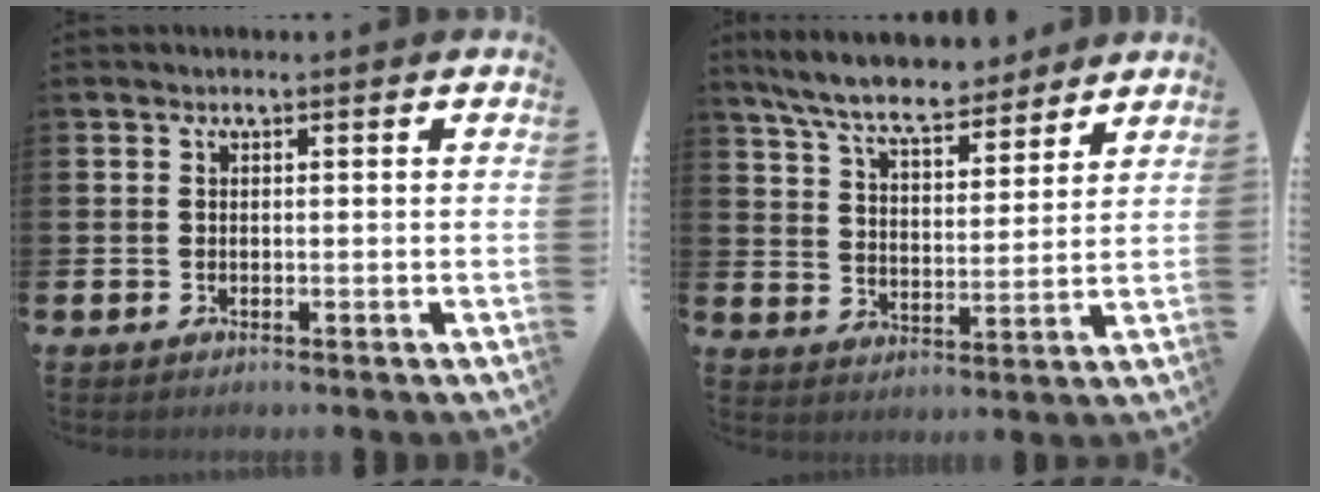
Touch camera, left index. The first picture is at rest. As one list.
[{"total": 8.8, "force": [8.1, 1.6, 3.0], "torque": [-0.077, -0.043, 0.146]}]